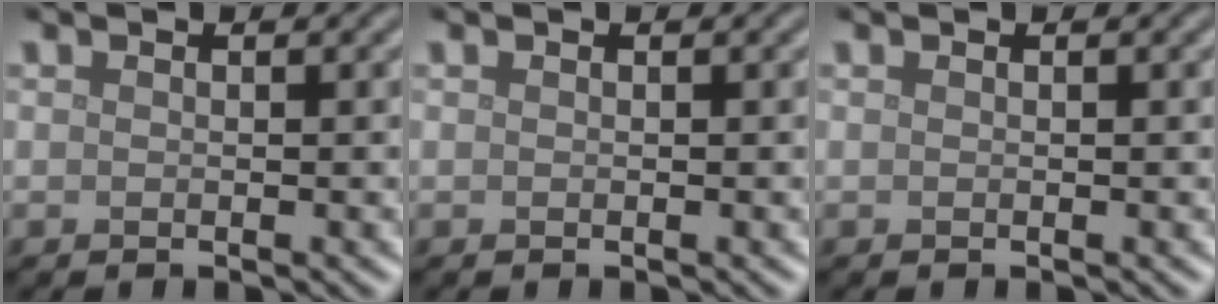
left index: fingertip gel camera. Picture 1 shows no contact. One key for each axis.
{"total": 0.0}
{"total": 0.0}